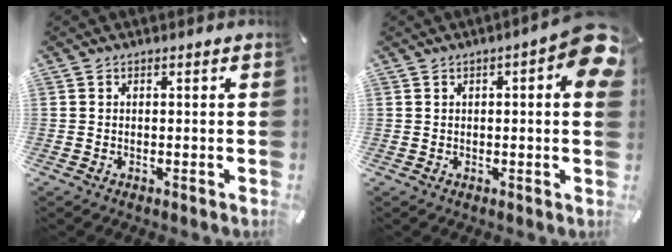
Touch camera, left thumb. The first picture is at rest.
{"total": 7.4, "force": [2.2, 2.1, 6.7], "torque": [-0.082, -0.015, 0.033]}